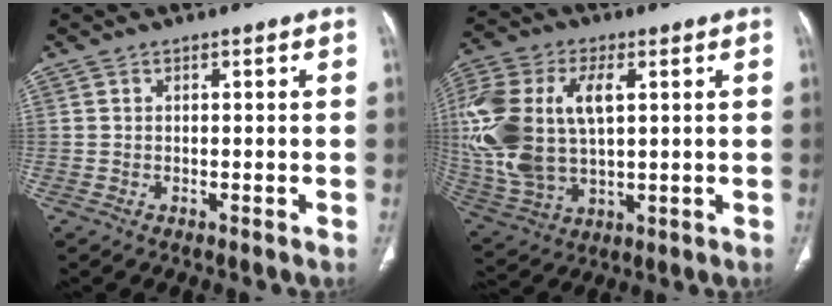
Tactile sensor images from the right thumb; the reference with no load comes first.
{"total": 21.7, "force": [3.3, 12.4, 17.5], "torque": [-0.396, 0.000, 0.063]}